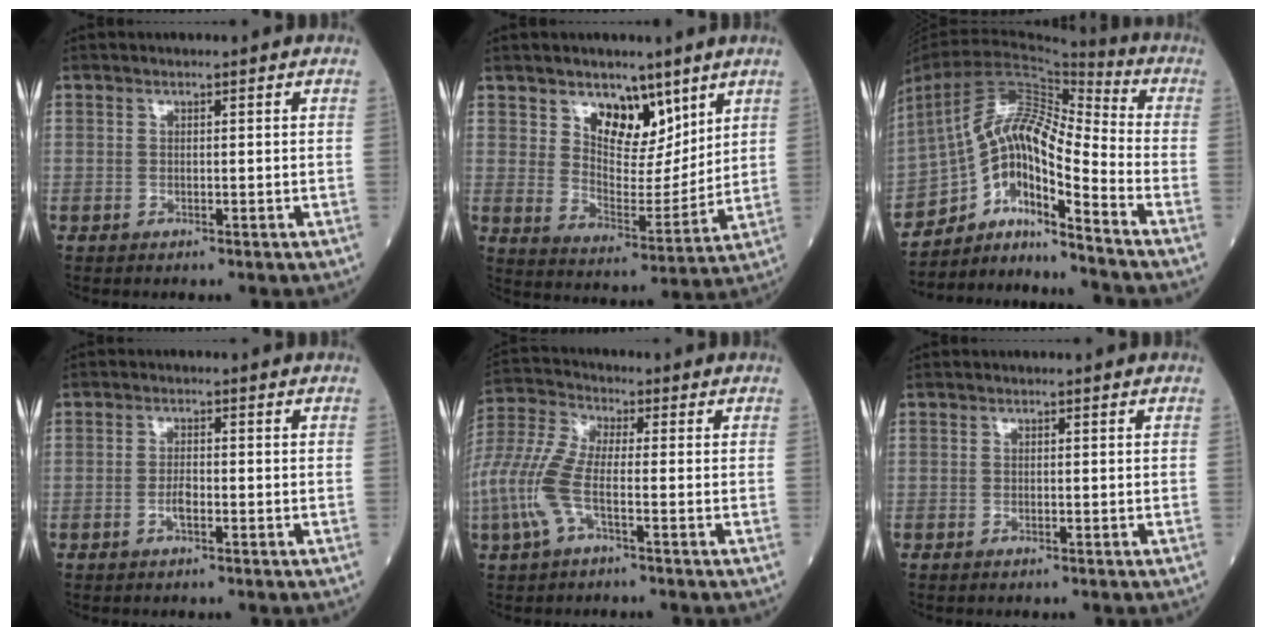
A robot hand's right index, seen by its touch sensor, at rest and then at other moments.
{"total": 9.4, "force": [5.9, 4.9, 5.3], "torque": [-0.081, -0.011, 0.108]}
{"total": 14.6, "force": [-9.2, 1.9, 11.2], "torque": [-0.206, 0.026, -0.162]}
{"total": 1.8, "force": [-0.8, 0.5, 1.6], "torque": [-0.031, 0.002, -0.014]}
{"total": 9.1, "force": [-2.7, 2.3, 8.4], "torque": [-0.216, 0.008, -0.060]}
{"total": 0.0}